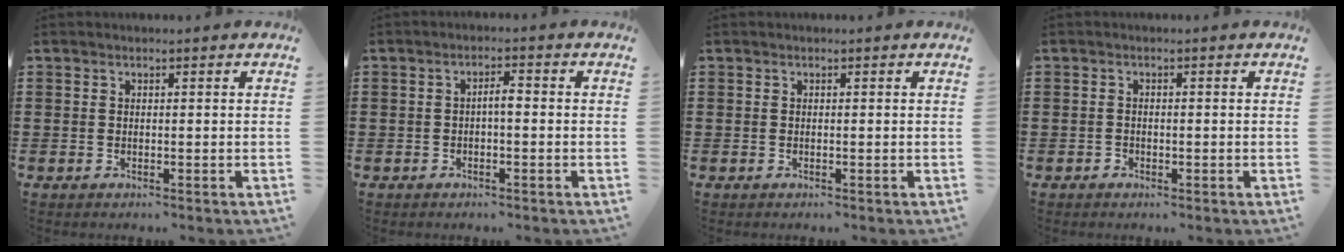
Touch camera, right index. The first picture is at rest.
{"total": 2.1, "force": [-0.4, 0.5, 2.0], "torque": [-0.038, 0.001, -0.010]}
{"total": 0.0}
{"total": 0.7, "force": [-0.6, 0.4, 0.2], "torque": [-0.005, 0.000, -0.012]}